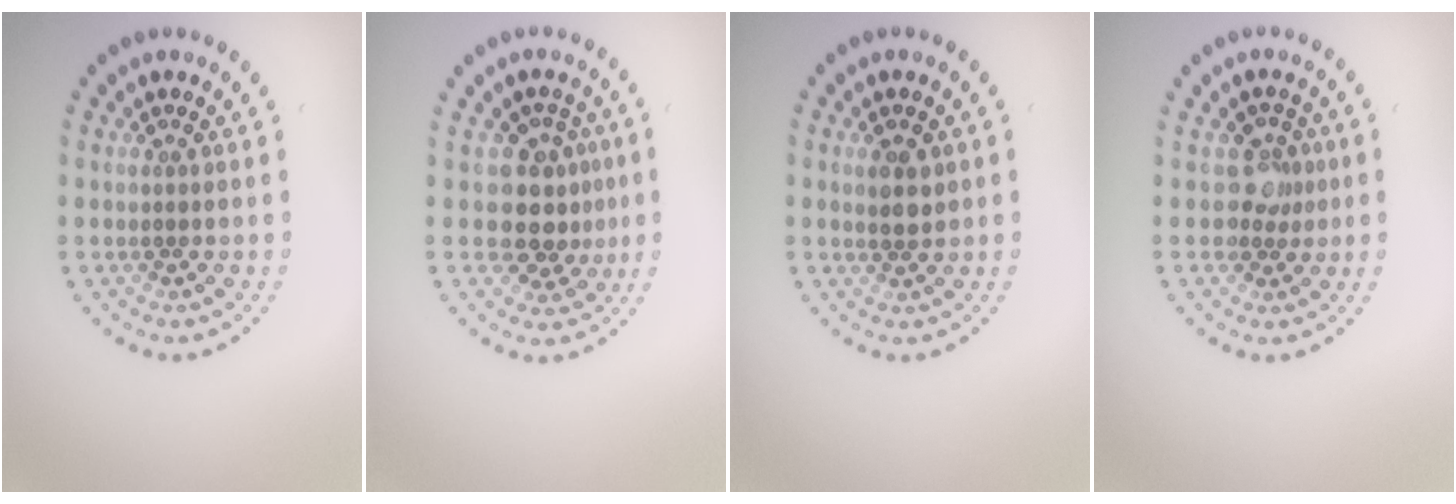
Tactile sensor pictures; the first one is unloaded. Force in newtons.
{"total": 3.8, "press": 3.2, "slide": 2.0}
{"total": 1.9, "press": 1.8, "slide": 0.7}
{"total": 2.1, "press": 1.6, "slide": 1.3}